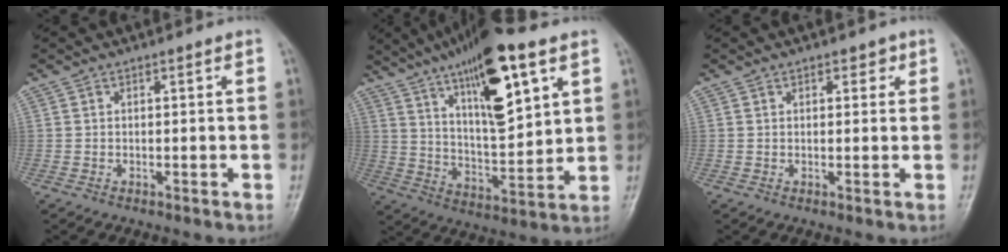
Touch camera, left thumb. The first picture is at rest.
{"total": 19.8, "force": [10.0, 6.0, 16.0], "torque": [-0.239, -0.035, 0.172]}
{"total": 2.3, "force": [1.2, 1.4, 1.4], "torque": [-0.001, -0.002, 0.013]}